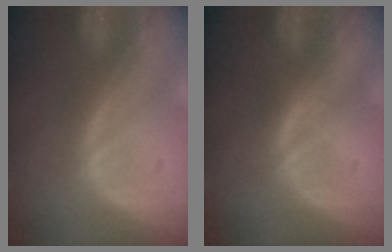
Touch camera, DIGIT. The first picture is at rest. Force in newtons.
{"total": 1.3, "press": 1.3, "slide": 0.1}